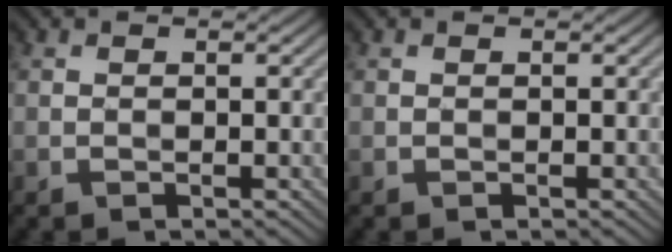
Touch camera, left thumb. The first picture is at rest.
{"total": 0.0}